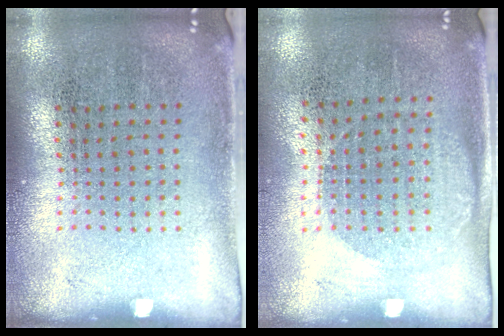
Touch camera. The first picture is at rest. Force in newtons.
{"total": 1.1, "press": 1.0, "slide": 0.5}